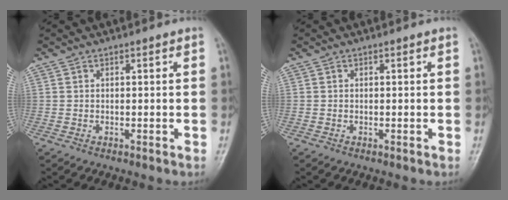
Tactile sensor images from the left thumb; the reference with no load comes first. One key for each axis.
{"total": 0.0}